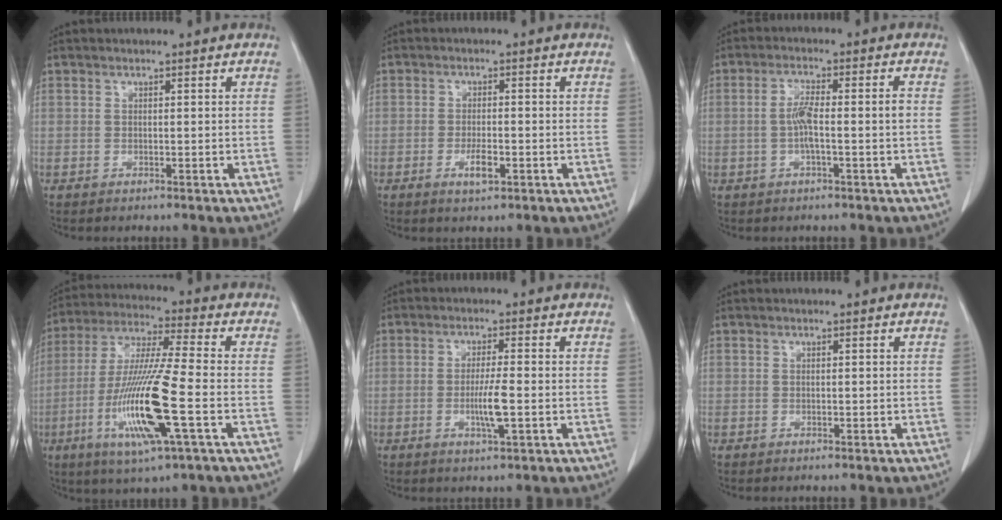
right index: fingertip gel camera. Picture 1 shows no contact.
{"total": 3.1, "force": [-1.3, 0.8, 2.6], "torque": [-0.050, 0.000, -0.019]}
{"total": 4.9, "force": [-0.7, 0.4, 4.8], "torque": [-0.099, 0.010, -0.012]}
{"total": 16.4, "force": [-4.8, 0.6, 15.7], "torque": [-0.325, -0.020, -0.092]}
{"total": 4.8, "force": [-1.1, 0.1, 4.6], "torque": [-0.089, -0.009, -0.020]}
{"total": 0.0}